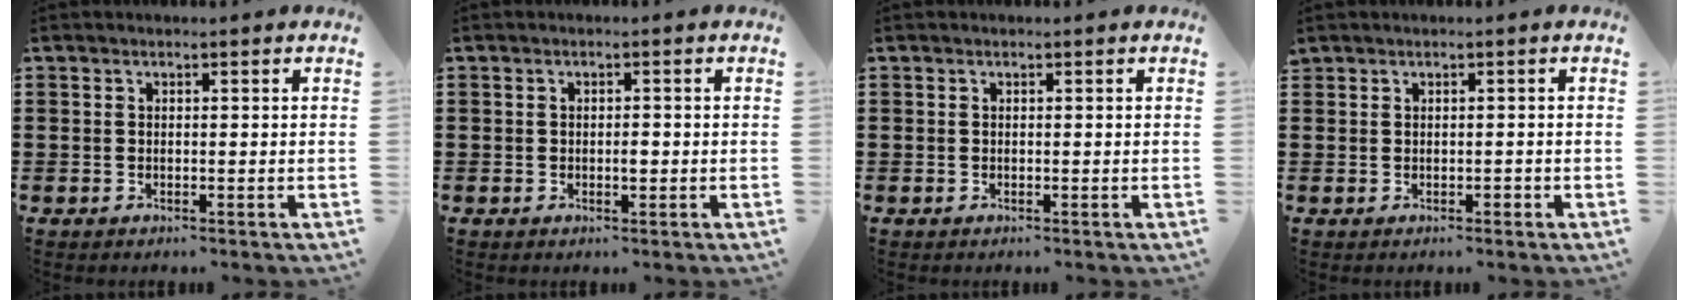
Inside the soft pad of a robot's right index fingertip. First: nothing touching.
{"total": 1.5, "force": [-0.2, 0.6, 1.4], "torque": [-0.025, 0.001, -0.005]}
{"total": 0.0}
{"total": 0.7, "force": [0.0, 0.5, 0.4], "torque": [-0.010, 0.001, 0.001]}